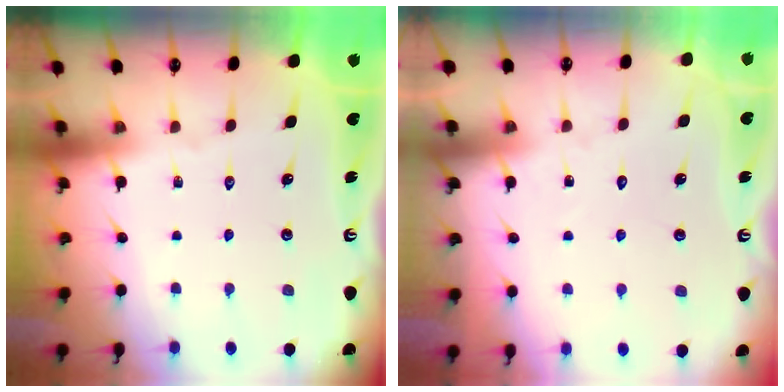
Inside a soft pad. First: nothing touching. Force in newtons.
{"total": 5.8, "press": 5.8, "slide": 0.6}